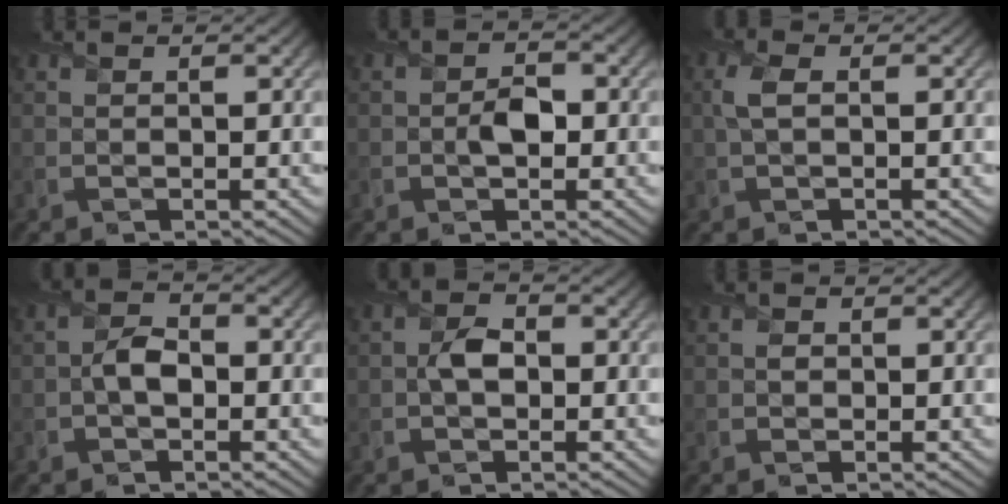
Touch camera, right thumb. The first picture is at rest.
{"total": 2.7, "force": [-0.5, 1.7, 2.0], "torque": [-0.036, -0.002, -0.010]}
{"total": 2.3, "force": [0.2, 0.9, 2.1], "torque": [-0.052, 0.005, 0.000]}
{"total": 2.8, "force": [-0.8, 1.7, 2.1], "torque": [-0.040, 0.005, -0.022]}
{"total": 2.7, "force": [-0.4, 1.8, 2.0], "torque": [-0.039, 0.003, -0.010]}
{"total": 0.5, "force": [-0.1, 0.5, 0.1], "torque": [0.001, -0.005, -0.003]}